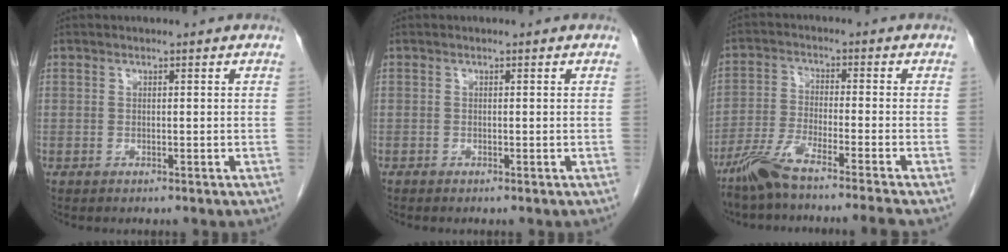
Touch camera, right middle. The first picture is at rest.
{"total": 0.0}
{"total": 9.5, "force": [-7.8, -1.5, 5.1], "torque": [-0.090, -0.022, -0.136]}